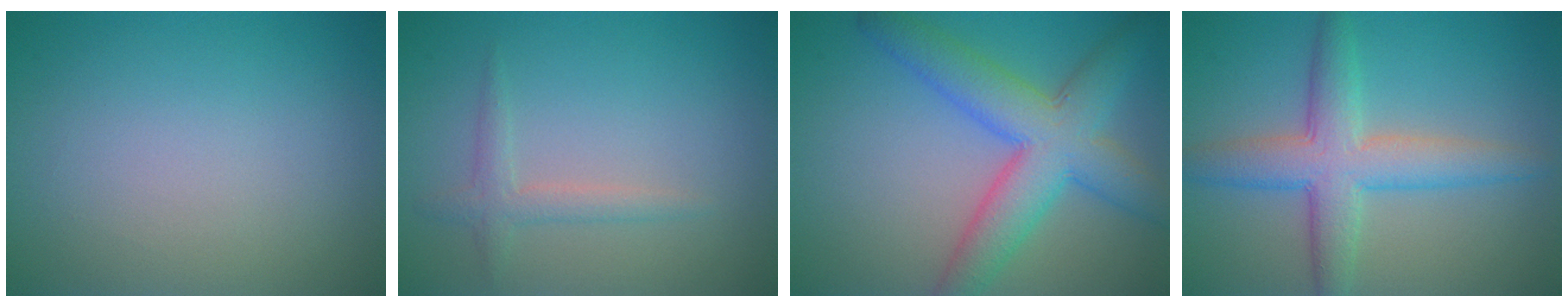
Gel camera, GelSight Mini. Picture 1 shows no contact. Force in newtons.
{"total": 1.7, "press": 1.7, "slide": 0.1}
{"total": 7.3, "press": 7.3, "slide": 0.3}
{"total": 5.7, "press": 5.7, "slide": 0.2}